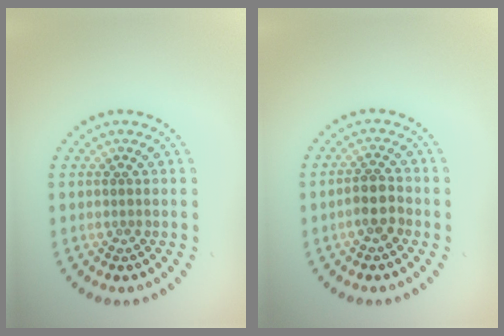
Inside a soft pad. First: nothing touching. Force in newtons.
{"total": 2.4, "press": 2.2, "slide": 1.0}